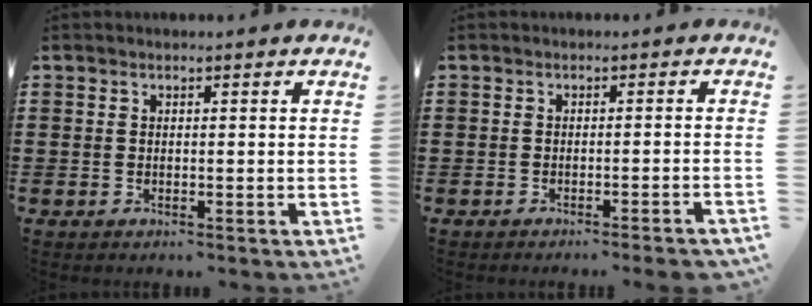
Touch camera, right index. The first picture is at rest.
{"total": 1.7, "force": [-1.4, -0.3, 0.9], "torque": [-0.016, 0.000, -0.028]}